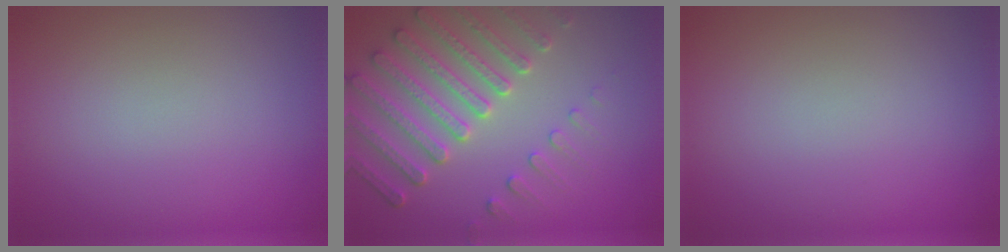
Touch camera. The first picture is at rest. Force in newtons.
{"total": 5.2, "press": 4.6, "slide": 2.3}
{"total": 0.0}